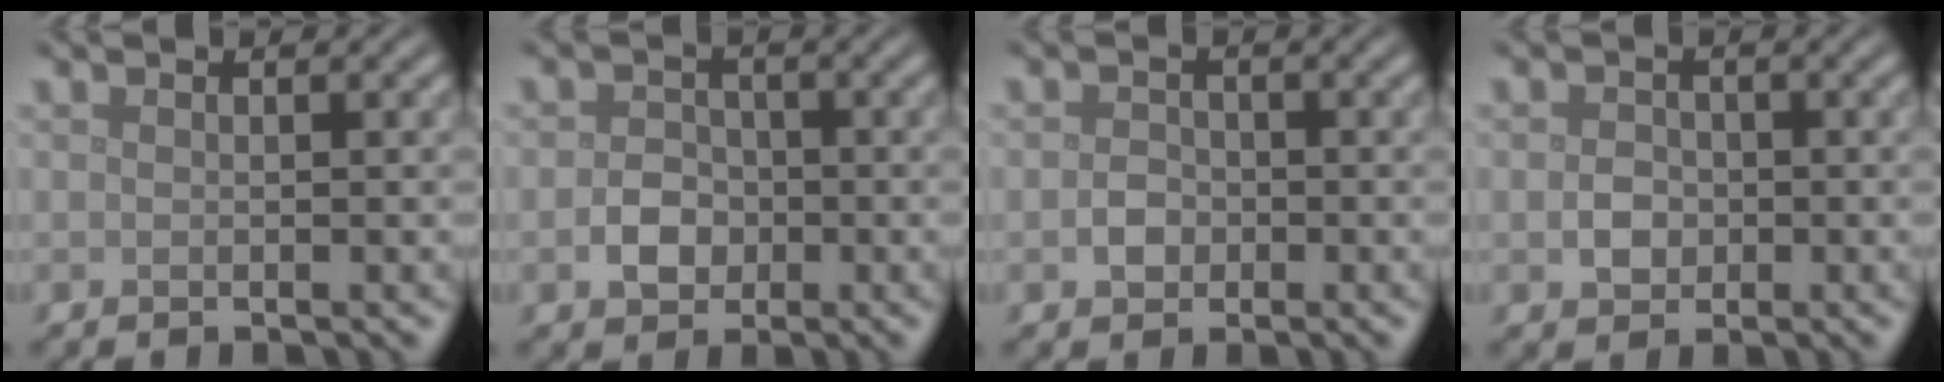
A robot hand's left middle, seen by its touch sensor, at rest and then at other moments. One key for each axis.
{"total": 2.4, "fx": -0.7, "fy": 2.0, "fz": 1.1, "tx": -0.014, "ty": 0.000, "tz": -0.018}
{"total": 1.6, "fx": -0.5, "fy": 1.3, "fz": 0.7, "tx": -0.010, "ty": 0.000, "tz": -0.012}
{"total": 1.8, "fx": -0.3, "fy": 1.6, "fz": 0.8, "tx": -0.012, "ty": -0.001, "tz": -0.010}